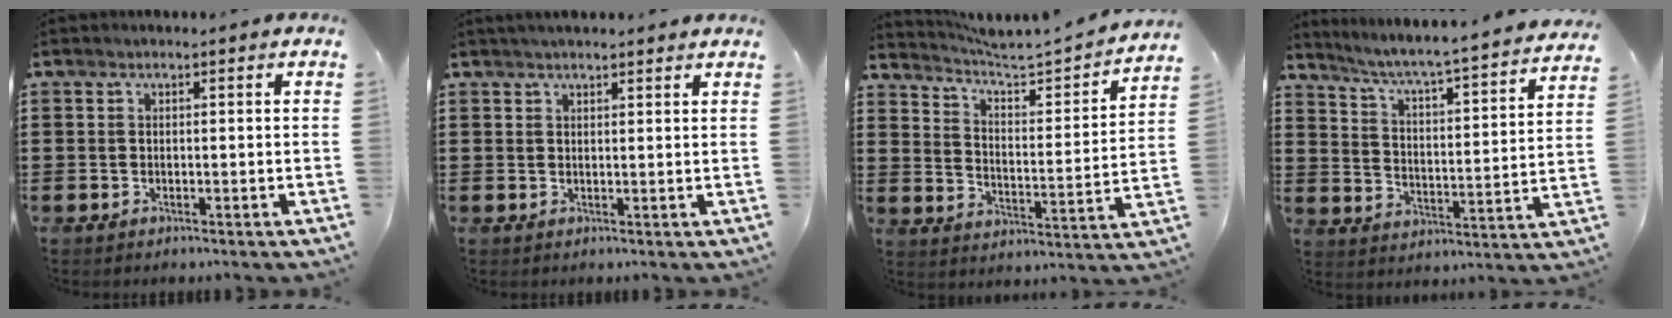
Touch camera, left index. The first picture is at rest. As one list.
[{"total": 1.7, "force": [1.5, 0.1, 0.6], "torque": [-0.014, 0.002, 0.030]}, {"total": 3.1, "force": [2.9, 0.1, 1.2], "torque": [-0.045, -0.034, 0.036]}, {"total": 4.2, "force": [3.7, -0.9, 1.7], "torque": [-0.053, -0.044, 0.049]}]